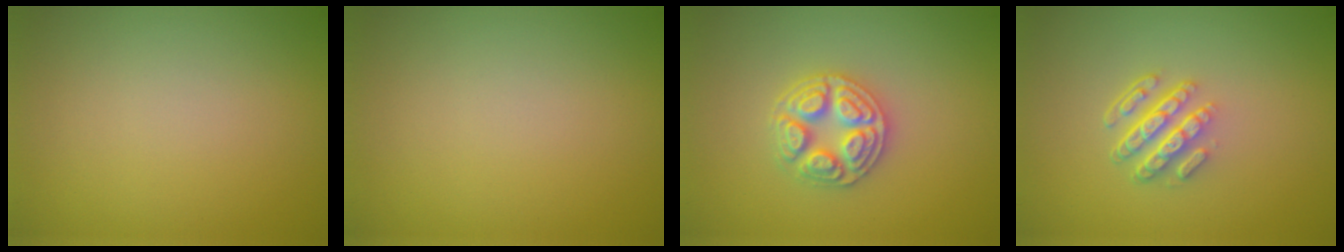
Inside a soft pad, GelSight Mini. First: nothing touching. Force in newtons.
{"total": 0.0}
{"total": 4.4, "press": 4.4, "slide": 0.5}
{"total": 4.3, "press": 3.1, "slide": 2.9}